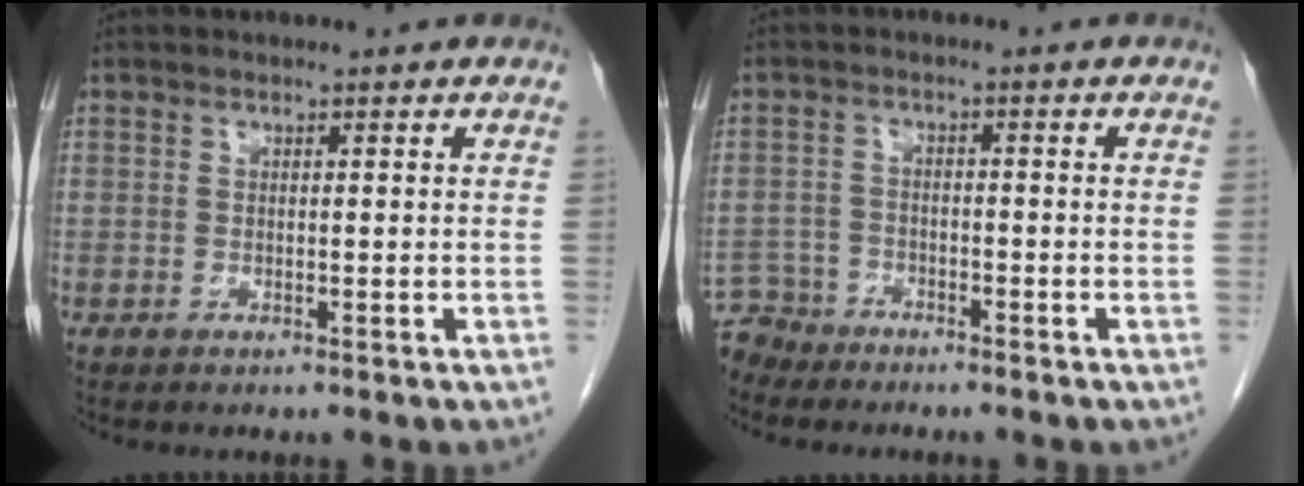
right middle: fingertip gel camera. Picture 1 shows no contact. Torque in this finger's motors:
{"motor_torque": [0.12, -0.31, -0.01, -0.08]}